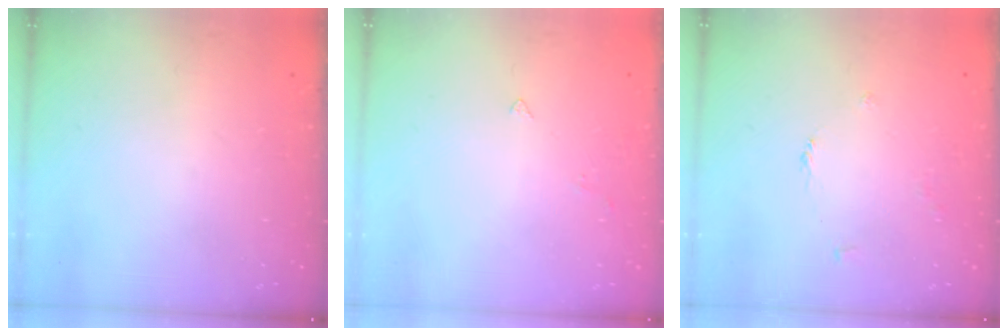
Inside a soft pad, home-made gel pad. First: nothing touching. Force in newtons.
{"total": 0.8, "press": 0.7, "slide": 0.4}
{"total": 2.6, "press": 2.6, "slide": 0.4}